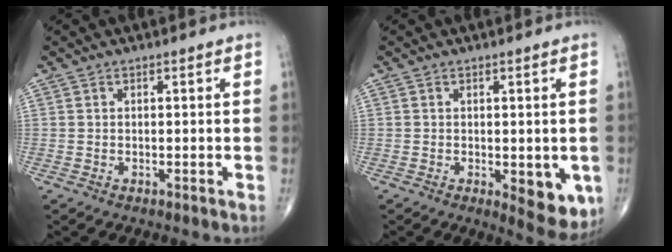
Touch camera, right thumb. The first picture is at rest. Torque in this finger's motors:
{"motor_torque": [0.65, 1.23, 0.00, -0.04, 0.20]}